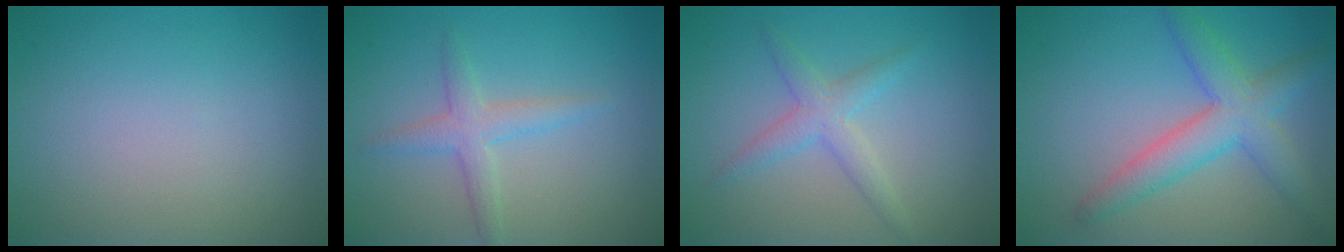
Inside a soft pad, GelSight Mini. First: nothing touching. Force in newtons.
{"total": 2.4, "press": 2.4, "slide": 0.0}
{"total": 2.5, "press": 2.5, "slide": 0.1}
{"total": 4.9, "press": 4.9, "slide": 0.2}